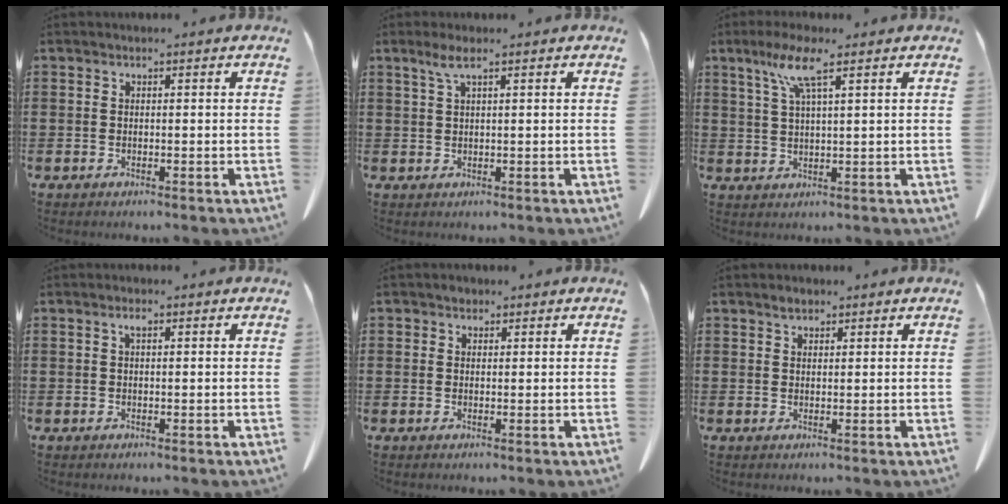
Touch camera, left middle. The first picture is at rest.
{"total": 2.3, "force": [1.3, 0.2, 2.0], "torque": [-0.042, 0.002, 0.022]}
{"total": 6.3, "force": [3.5, 0.5, 5.2], "torque": [-0.111, 0.008, 0.059]}
{"total": 1.3, "force": [0.4, 0.4, 1.1], "torque": [-0.024, 0.005, 0.006]}
{"total": 1.2, "force": [0.8, 0.8, 0.2], "torque": [-0.007, 0.004, 0.016]}
{"total": 1.5, "force": [1.3, 0.6, 0.5], "torque": [-0.005, -0.001, 0.022]}